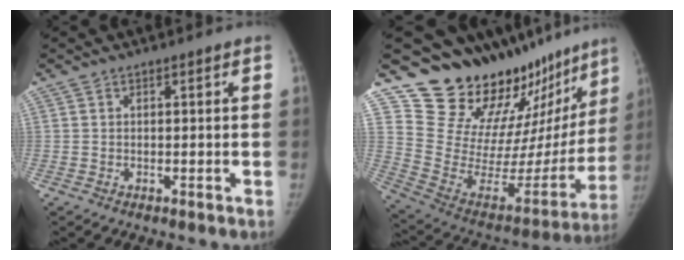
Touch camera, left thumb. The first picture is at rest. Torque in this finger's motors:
{"motor_torque": [1.18, 1.69, 0.75, -2.02, -0.04]}